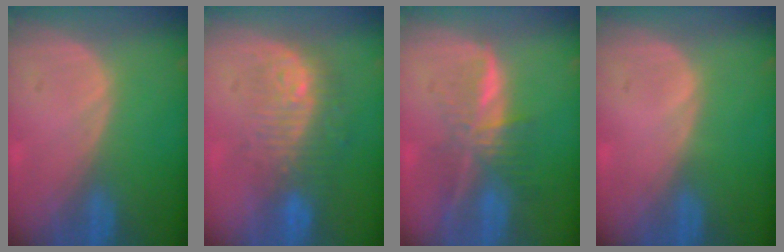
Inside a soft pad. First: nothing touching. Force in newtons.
{"total": 9.0, "press": 8.4, "slide": 3.2}
{"total": 7.4, "press": 6.2, "slide": 3.9}
{"total": 0.0}